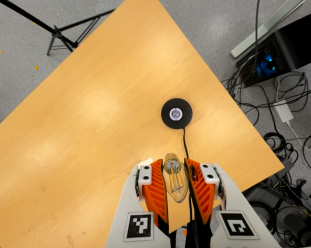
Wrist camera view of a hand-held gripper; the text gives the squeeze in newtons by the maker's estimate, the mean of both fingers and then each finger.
{"total": 22.0, "left": 23.6, "right": 20.3}